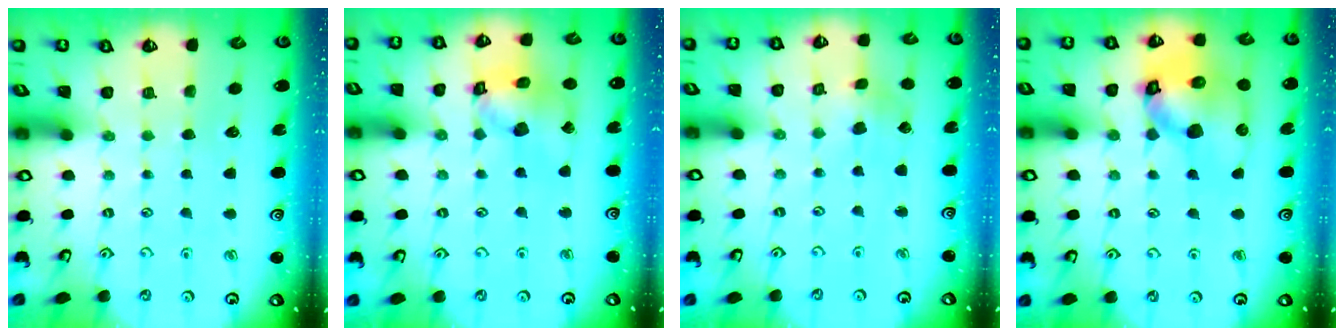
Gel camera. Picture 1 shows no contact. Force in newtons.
{"total": 13.5, "press": 13.4, "slide": 1.8}
{"total": 2.8, "press": 2.8, "slide": 0.1}
{"total": 18.7, "press": 18.5, "slide": 2.5}